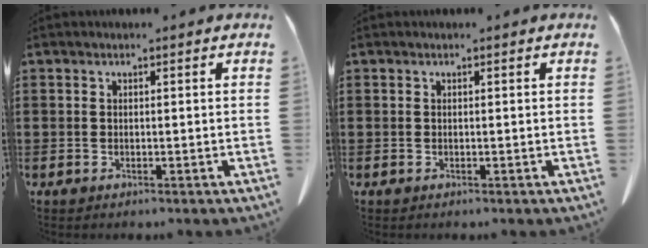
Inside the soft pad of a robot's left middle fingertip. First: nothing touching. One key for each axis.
{"total": 0.0}